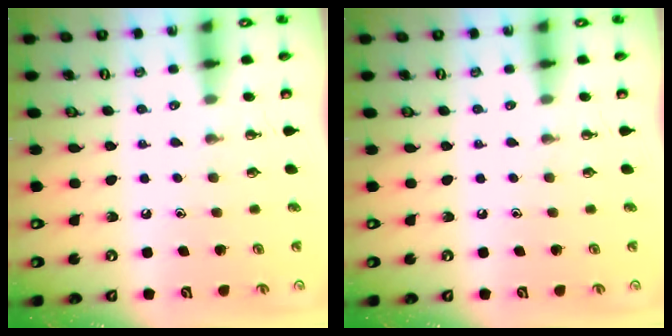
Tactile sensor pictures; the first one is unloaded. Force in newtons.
{"total": 0.0}